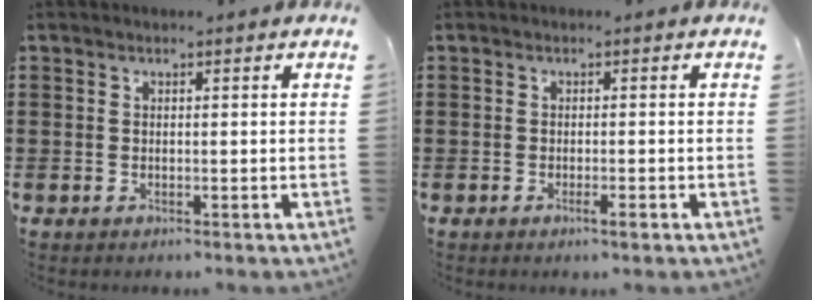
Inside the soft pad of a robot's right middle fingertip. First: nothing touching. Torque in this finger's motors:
{"motor_torque": [0.67, -0.29, 0.07, 0.09]}